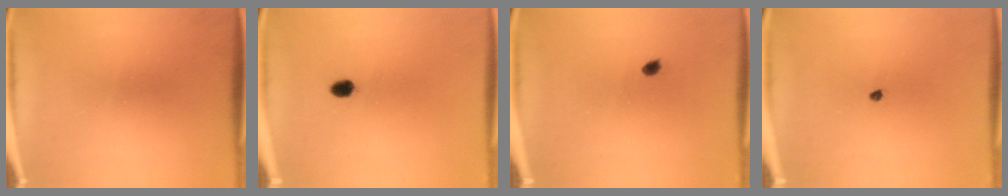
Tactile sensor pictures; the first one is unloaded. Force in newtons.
{"total": 2.1}
{"total": 1.1}
{"total": 0.7}